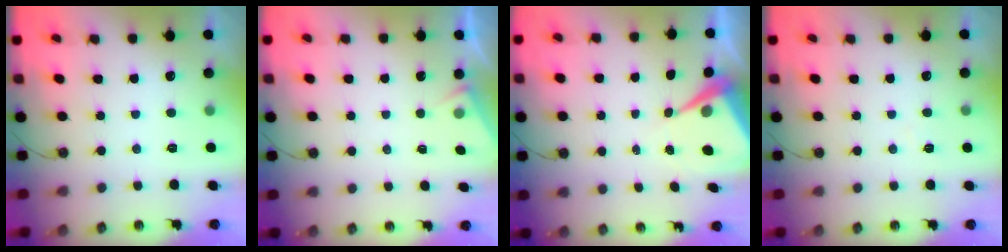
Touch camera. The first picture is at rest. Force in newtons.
{"total": 2.6, "press": 2.6, "slide": 0.4}
{"total": 7.5, "press": 7.4, "slide": 0.7}
{"total": 3.8, "press": 3.7, "slide": 0.5}